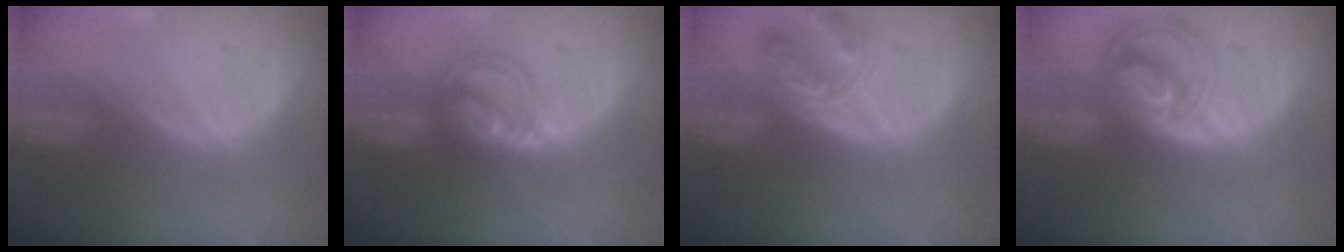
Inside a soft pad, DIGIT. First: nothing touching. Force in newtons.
{"total": 5.8, "press": 5.7, "slide": 1.2}
{"total": 7.3, "press": 6.5, "slide": 3.4}
{"total": 8.7, "press": 7.5, "slide": 4.4}